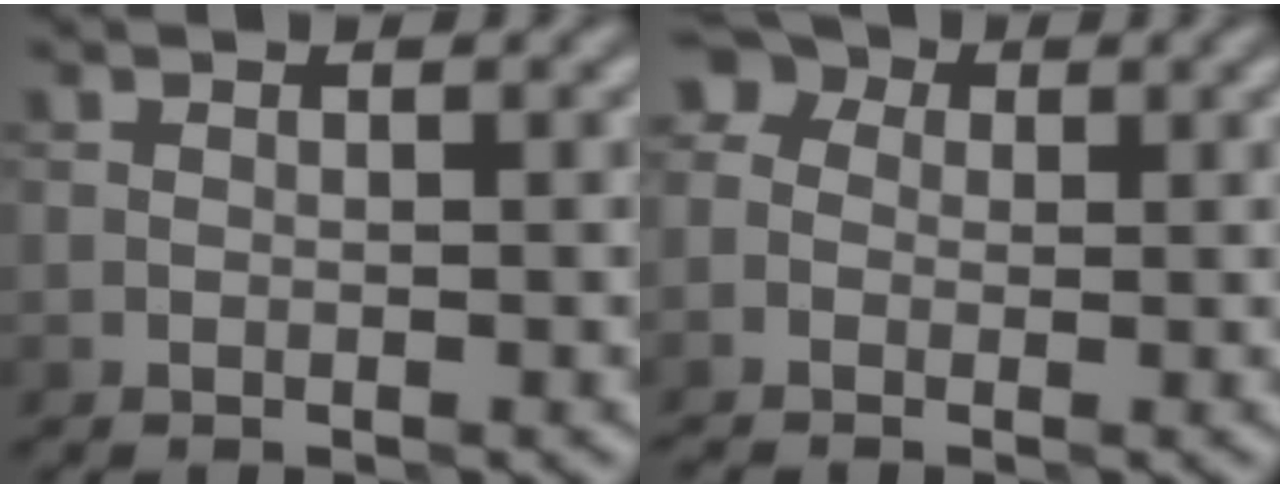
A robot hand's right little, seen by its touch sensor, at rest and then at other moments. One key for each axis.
{"total": 4.0, "fx": -0.3, "fy": 3.5, "fz": 2.0, "tx": -0.039, "ty": 0.022, "tz": -0.026}